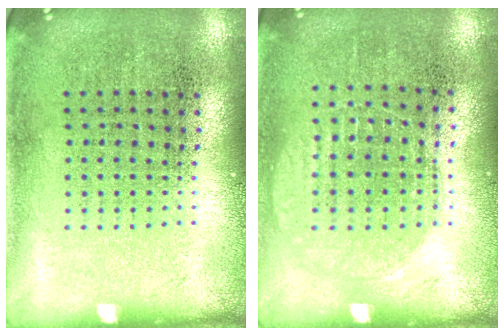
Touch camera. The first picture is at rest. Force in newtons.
{"total": 0.9, "press": 0.9, "slide": 0.3}